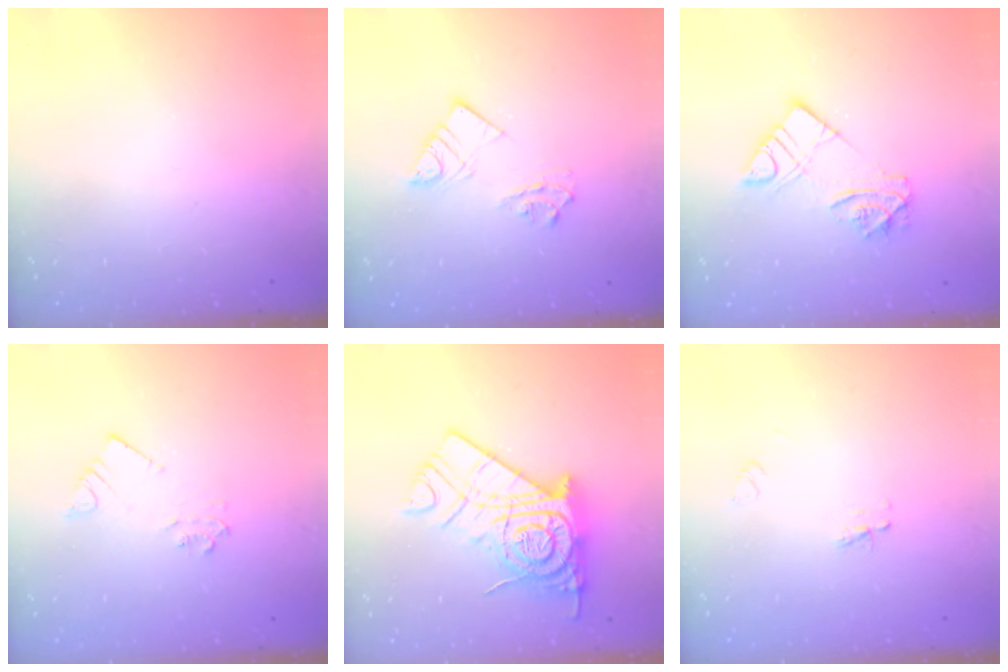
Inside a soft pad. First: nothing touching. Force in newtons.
{"total": 7.1, "press": 7.1, "slide": 0.2}
{"total": 10.9, "press": 10.8, "slide": 0.9}
{"total": 3.2, "press": 3.2, "slide": 0.2}
{"total": 19.7, "press": 19.6, "slide": 1.7}
{"total": 2.3, "press": 2.2, "slide": 0.2}